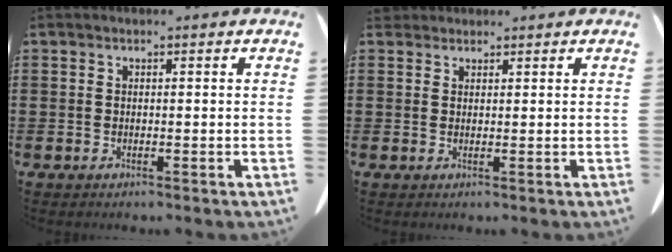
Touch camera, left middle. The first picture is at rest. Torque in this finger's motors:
{"motor_torque": [0.21, 0.20, 0.03, 0.03]}